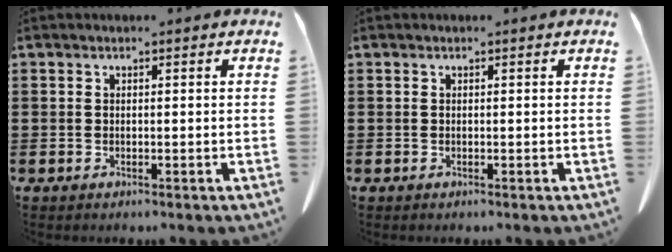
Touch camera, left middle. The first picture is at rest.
{"total": 0.0}